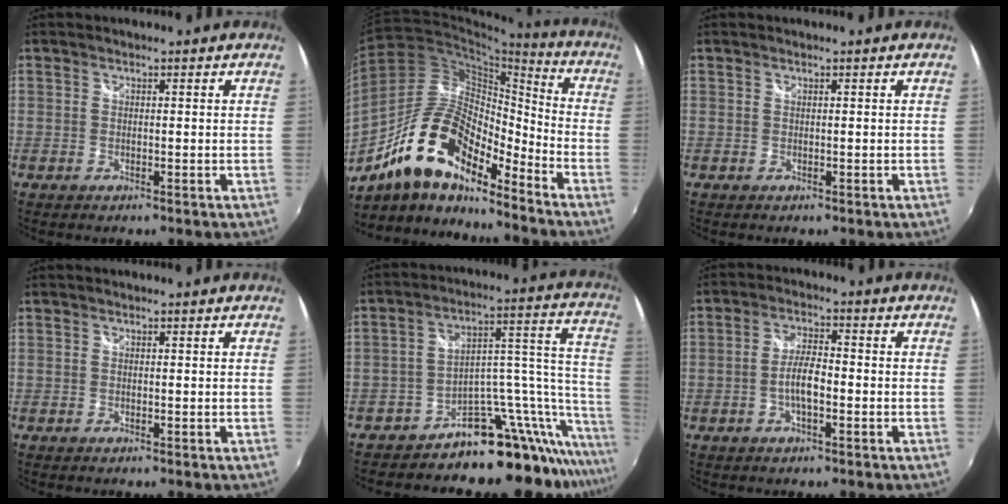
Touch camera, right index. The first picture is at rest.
{"total": 19.0, "force": [-13.1, 7.0, 11.9], "torque": [-0.219, 0.001, -0.251]}
{"total": 0.0}
{"total": 0.0}
{"total": 18.0, "force": [-16.5, 4.7, 5.4], "torque": [-0.016, 0.041, -0.278]}
{"total": 5.2, "force": [-1.6, 1.5, 4.7], "torque": [-0.092, 0.006, -0.030]}